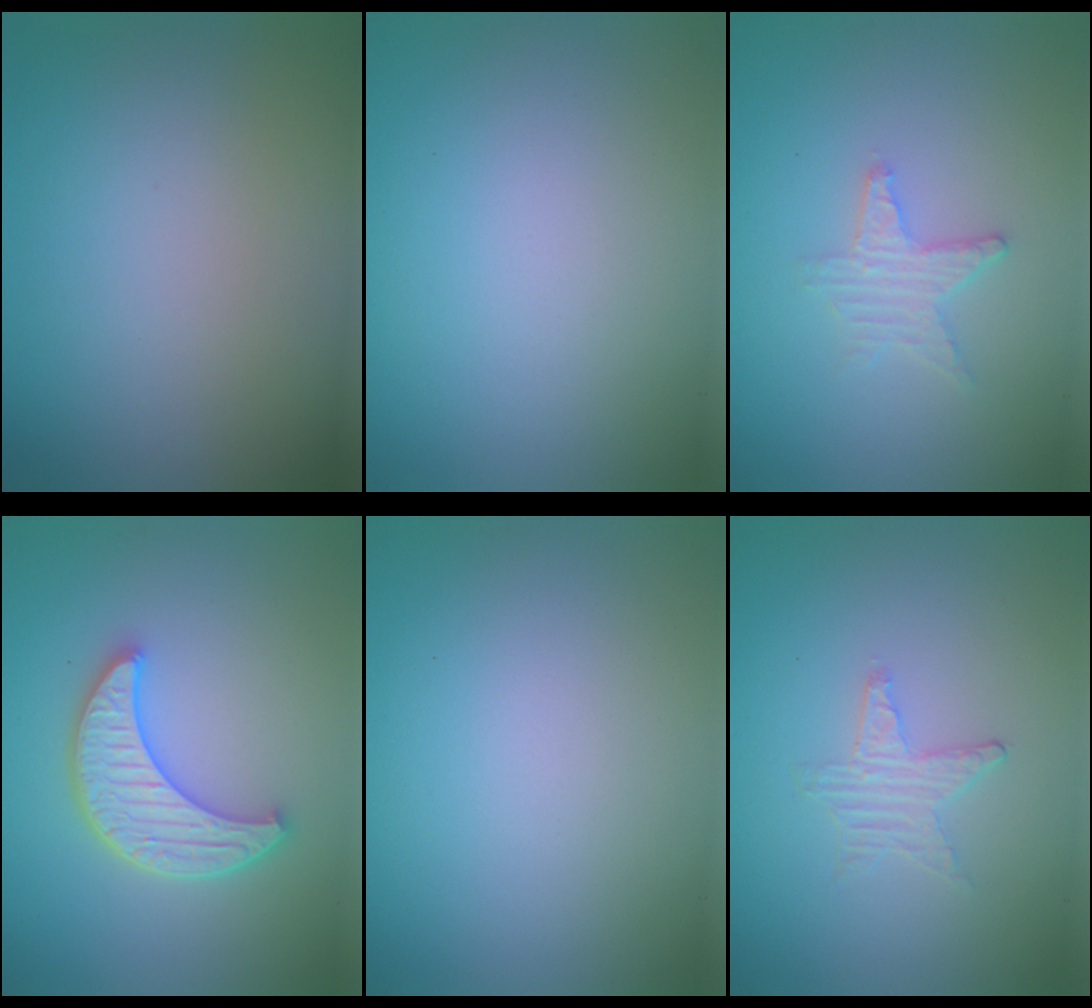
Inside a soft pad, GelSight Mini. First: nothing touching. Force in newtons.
{"total": 0.0}
{"total": 2.1, "press": 2.0, "slide": 0.4}
{"total": 4.6, "press": 4.0, "slide": 2.3}
{"total": 0.0}
{"total": 0.5, "press": 0.5, "slide": 0.1}